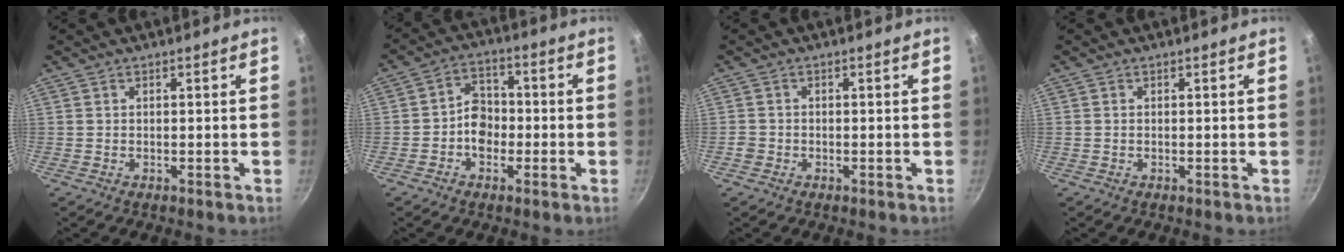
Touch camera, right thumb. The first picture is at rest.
{"total": 6.4, "force": [-1.4, 5.0, 3.7], "torque": [-0.026, 0.025, -0.033]}
{"total": 1.6, "force": [-0.7, 1.4, 0.4], "torque": [-0.002, 0.007, -0.009]}
{"total": 0.0}